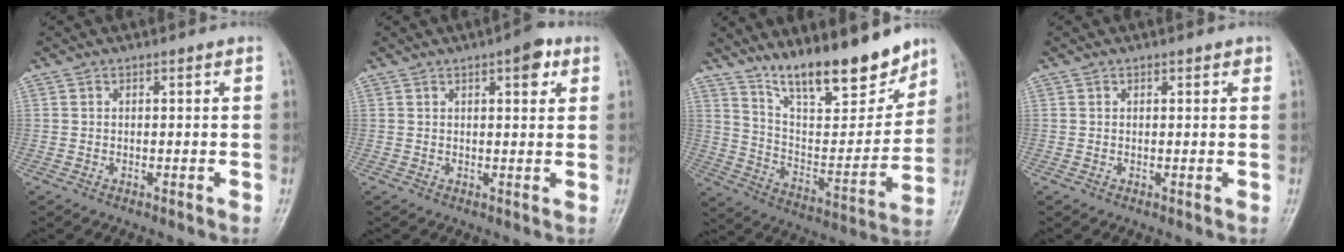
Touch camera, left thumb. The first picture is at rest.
{"total": 4.7, "force": [2.3, 1.8, 3.7], "torque": [-0.036, -0.004, 0.026]}
{"total": 19.0, "force": [14.7, 5.4, 10.9], "torque": [-0.129, -0.094, 0.253]}
{"total": 1.0, "force": [0.6, 0.6, 0.4], "torque": [0.005, -0.002, 0.004]}